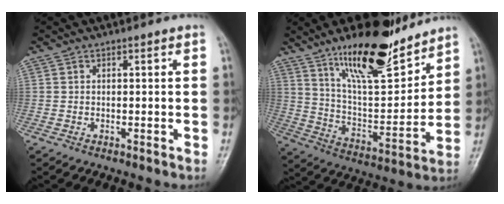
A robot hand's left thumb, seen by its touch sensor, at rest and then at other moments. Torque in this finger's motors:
{"motor_torque": [0.73, 0.21, 1.46, -1.31, 0.39]}